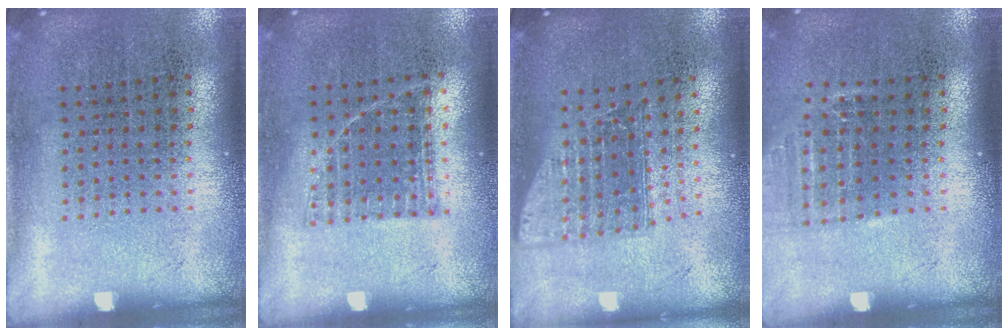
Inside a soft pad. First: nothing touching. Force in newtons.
{"total": 0.8, "press": 0.7, "slide": 0.3}
{"total": 1.6, "press": 1.2, "slide": 1.0}
{"total": 1.0, "press": 0.9, "slide": 0.5}